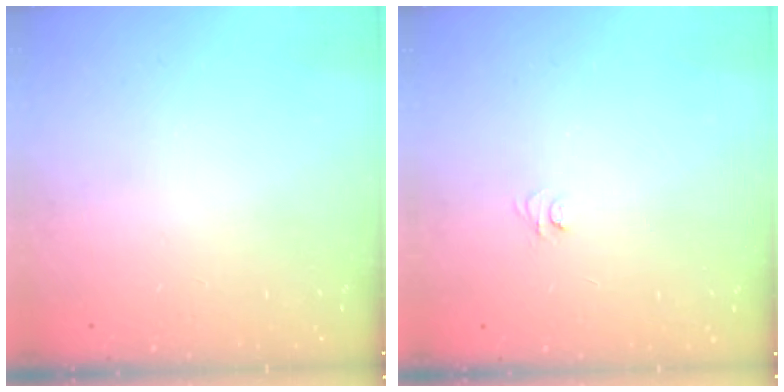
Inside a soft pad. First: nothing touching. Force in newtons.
{"total": 4.0, "press": 4.0, "slide": 0.4}